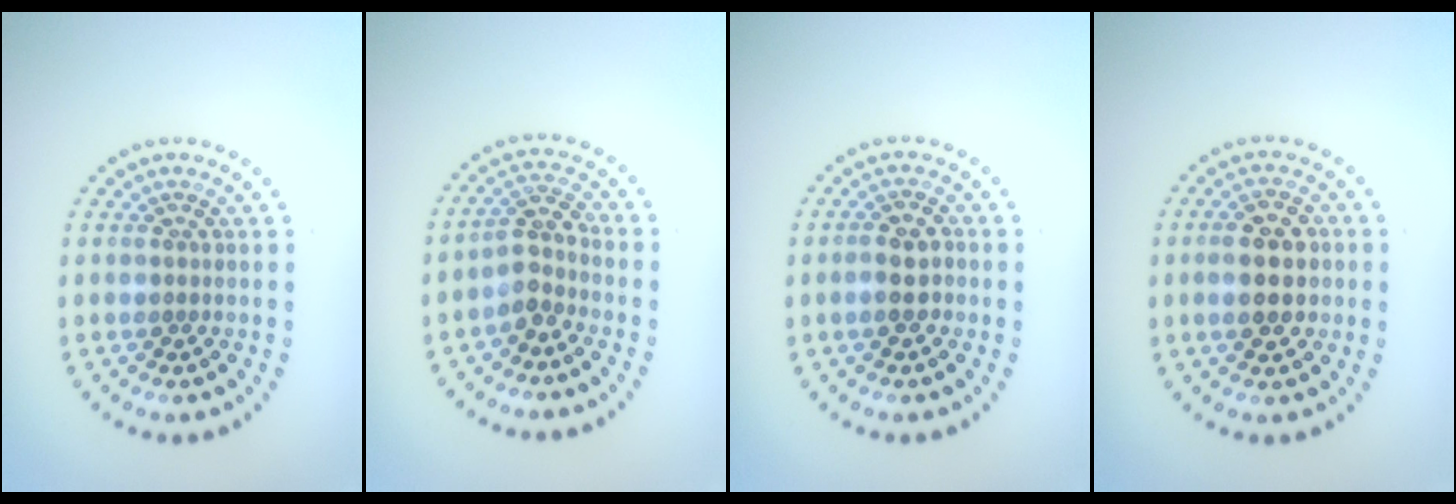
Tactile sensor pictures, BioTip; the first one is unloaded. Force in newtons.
{"total": 2.5, "press": 2.0, "slide": 1.6}
{"total": 2.4, "press": 2.3, "slide": 0.6}
{"total": 4.7, "press": 4.7, "slide": 0.2}